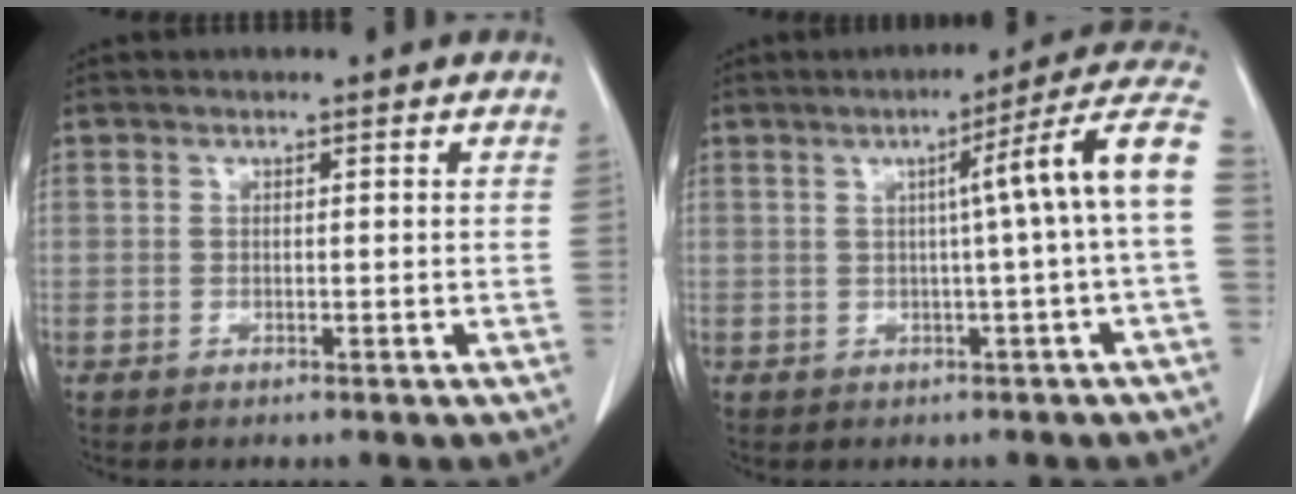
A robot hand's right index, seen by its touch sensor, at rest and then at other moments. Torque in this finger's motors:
{"motor_torque": [0.92, 0.04, 0.35, 0.04]}